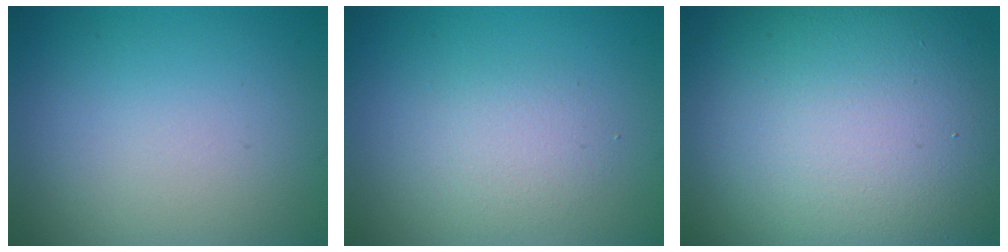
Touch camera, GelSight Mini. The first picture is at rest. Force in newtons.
{"total": 2.1, "press": 2.1, "slide": 0.2}
{"total": 19.6, "press": 19.5, "slide": 1.3}